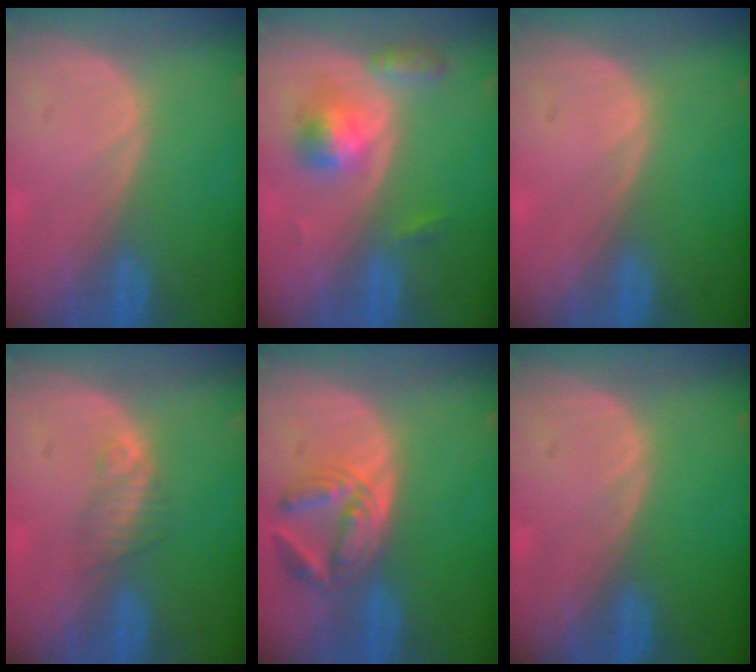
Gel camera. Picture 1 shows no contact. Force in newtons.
{"total": 5.2, "press": 4.9, "slide": 1.7}
{"total": 0.0}
{"total": 2.3, "press": 2.1, "slide": 0.8}
{"total": 5.7, "press": 5.7, "slide": 0.6}
{"total": 0.0}